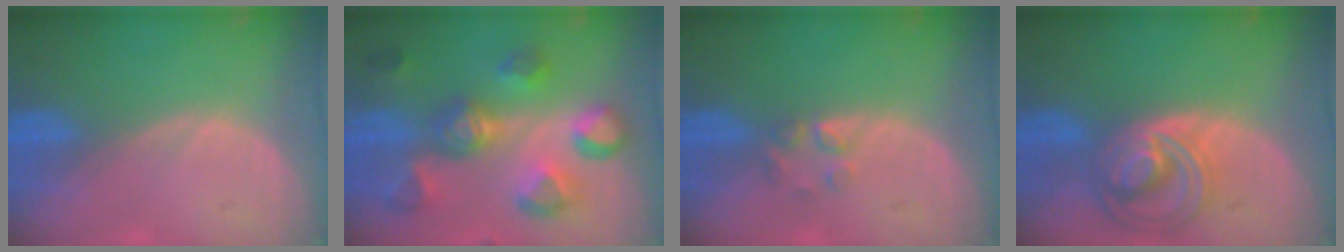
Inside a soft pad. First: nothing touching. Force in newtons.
{"total": 9.9, "press": 9.7, "slide": 1.9}
{"total": 2.2, "press": 2.2, "slide": 0.2}
{"total": 8.8, "press": 7.6, "slide": 4.4}